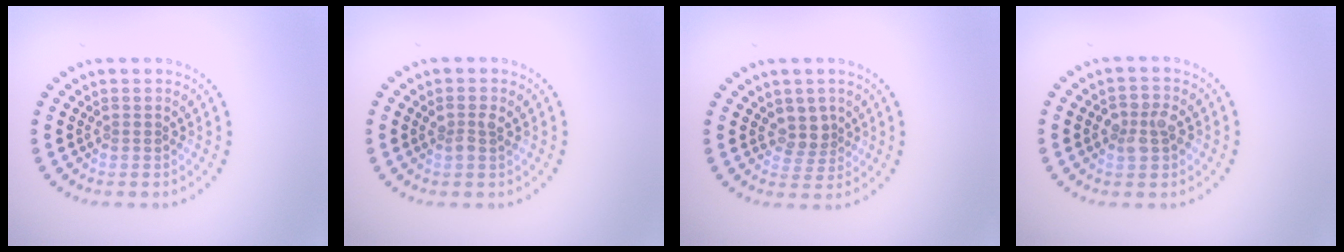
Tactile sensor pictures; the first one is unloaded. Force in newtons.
{"total": 1.0, "press": 1.0, "slide": 0.3}
{"total": 2.0, "press": 1.6, "slide": 1.3}
{"total": 2.4, "press": 2.4, "slide": 0.1}